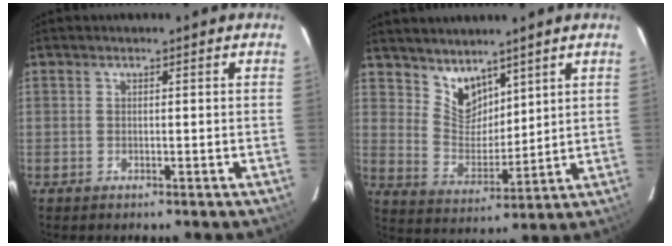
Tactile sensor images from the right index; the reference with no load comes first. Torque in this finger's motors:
{"motor_torque": [0.00, 0.28, 0.10, 0.00]}